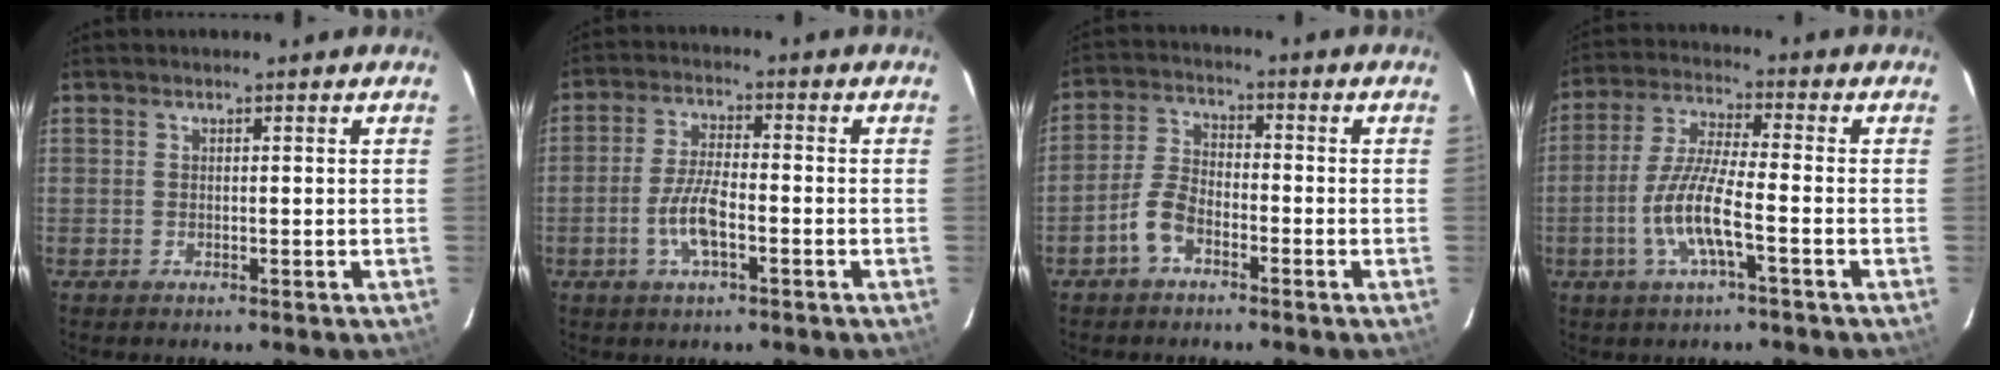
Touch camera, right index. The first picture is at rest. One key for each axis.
{"total": 6.7, "fx": -2.6, "fy": 1.9, "fz": 5.9, "tx": -0.123, "ty": 0.001, "tz": -0.051}
{"total": 5.7, "fx": -3.4, "fy": 2.8, "fz": 3.5, "tx": -0.084, "ty": 0.014, "tz": -0.069}
{"total": 9.7, "fx": -3.4, "fy": 1.1, "fz": 9.0, "tx": -0.191, "ty": -0.001, "tz": -0.068}